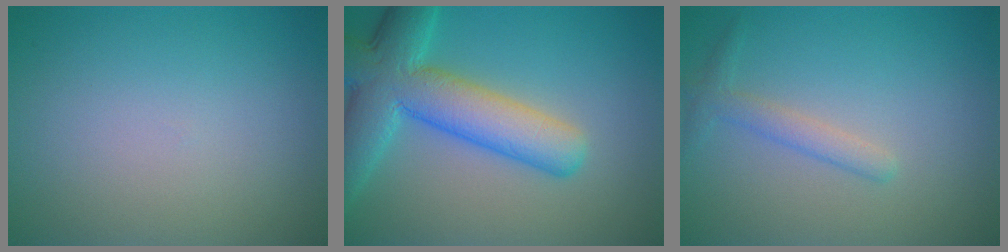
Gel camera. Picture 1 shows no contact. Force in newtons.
{"total": 8.7, "press": 8.7, "slide": 0.4}
{"total": 1.8, "press": 1.8, "slide": 0.1}